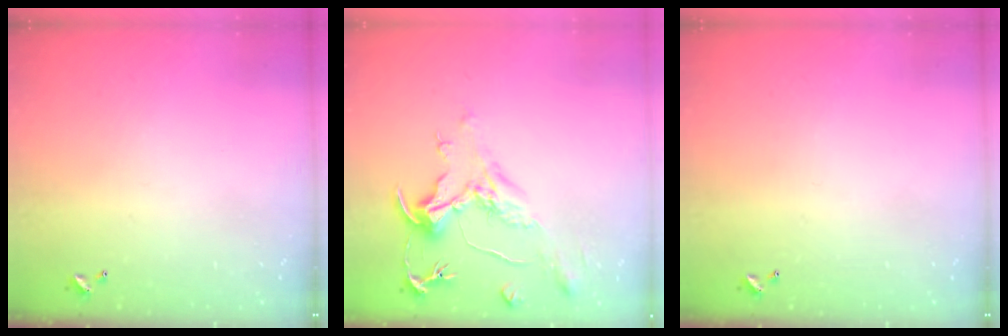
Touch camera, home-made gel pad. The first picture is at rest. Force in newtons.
{"total": 2.3, "press": 1.8, "slide": 1.3}
{"total": 0.0}